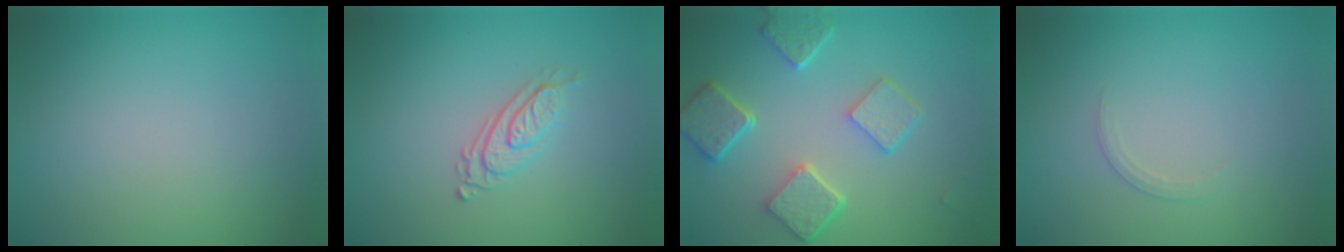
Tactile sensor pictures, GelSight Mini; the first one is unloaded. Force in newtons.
{"total": 2.8, "press": 2.0, "slide": 2.0}
{"total": 5.7, "press": 4.6, "slide": 3.5}
{"total": 1.0, "press": 1.0, "slide": 0.0}